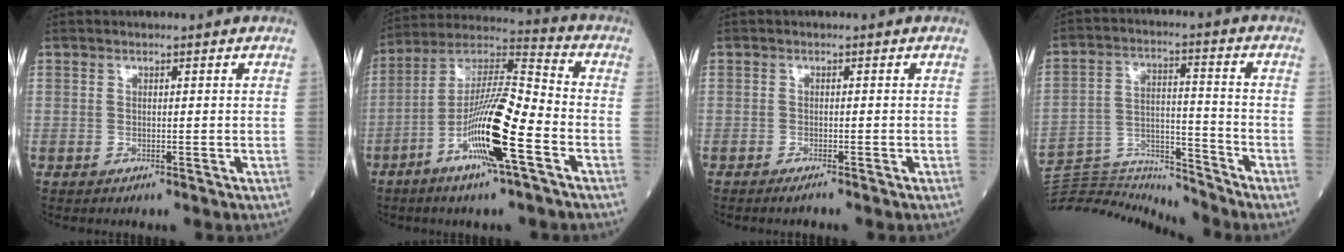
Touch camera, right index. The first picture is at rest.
{"total": 15.4, "force": [-6.0, 1.1, 14.1], "torque": [-0.269, -0.001, -0.114]}
{"total": 1.1, "force": [-1.0, -0.1, 0.6], "torque": [-0.012, -0.001, -0.018]}
{"total": 13.2, "force": [-13.1, -1.2, 0.0], "torque": [0.001, 0.041, -0.231]}